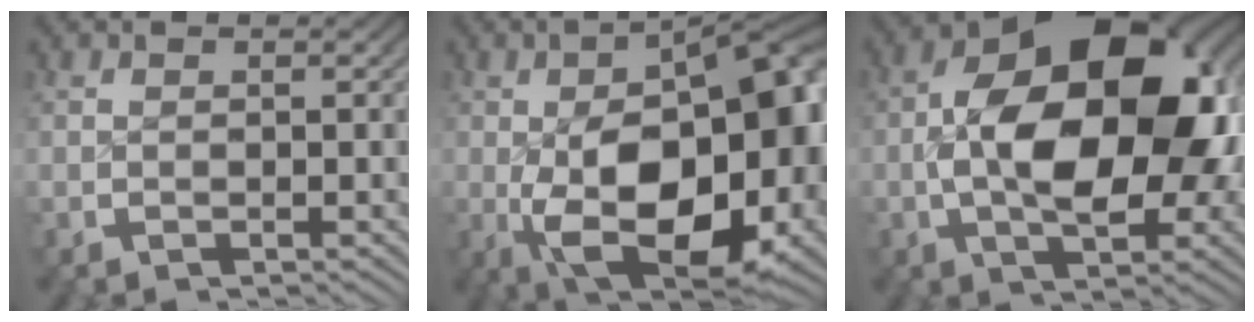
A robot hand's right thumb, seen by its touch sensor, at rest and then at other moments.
{"total": 19.6, "force": [-2.4, 11.5, 15.7], "torque": [-0.257, -0.073, 0.000]}
{"total": 19.2, "force": [0.7, 11.2, 15.6], "torque": [-0.242, -0.022, 0.020]}